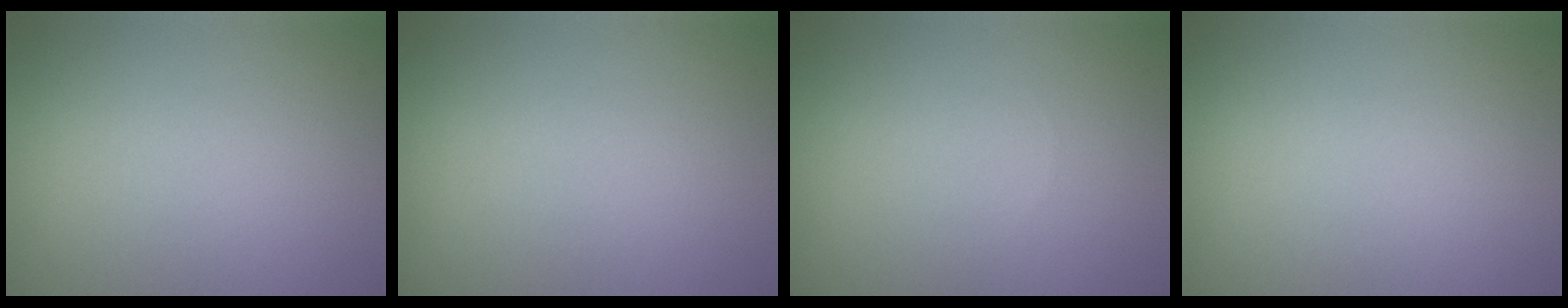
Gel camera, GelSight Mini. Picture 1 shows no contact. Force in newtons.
{"total": 0.0}
{"total": 0.0}
{"total": 0.0}